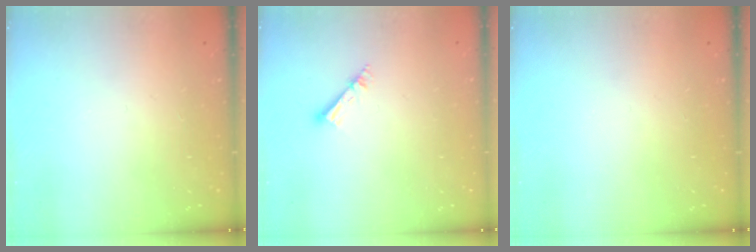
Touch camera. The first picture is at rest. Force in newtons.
{"total": 4.2, "press": 4.2, "slide": 0.2}
{"total": 0.0}